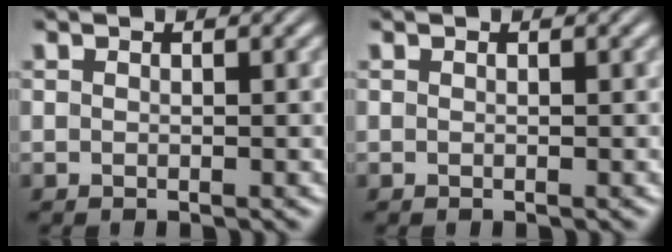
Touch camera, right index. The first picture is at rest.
{"total": 0.0}